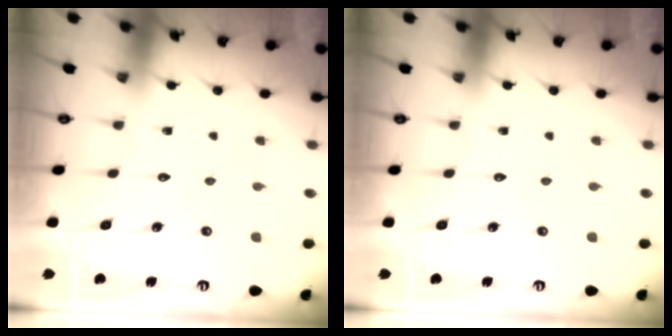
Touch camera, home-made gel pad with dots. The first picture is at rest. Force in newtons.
{"total": 0.0}